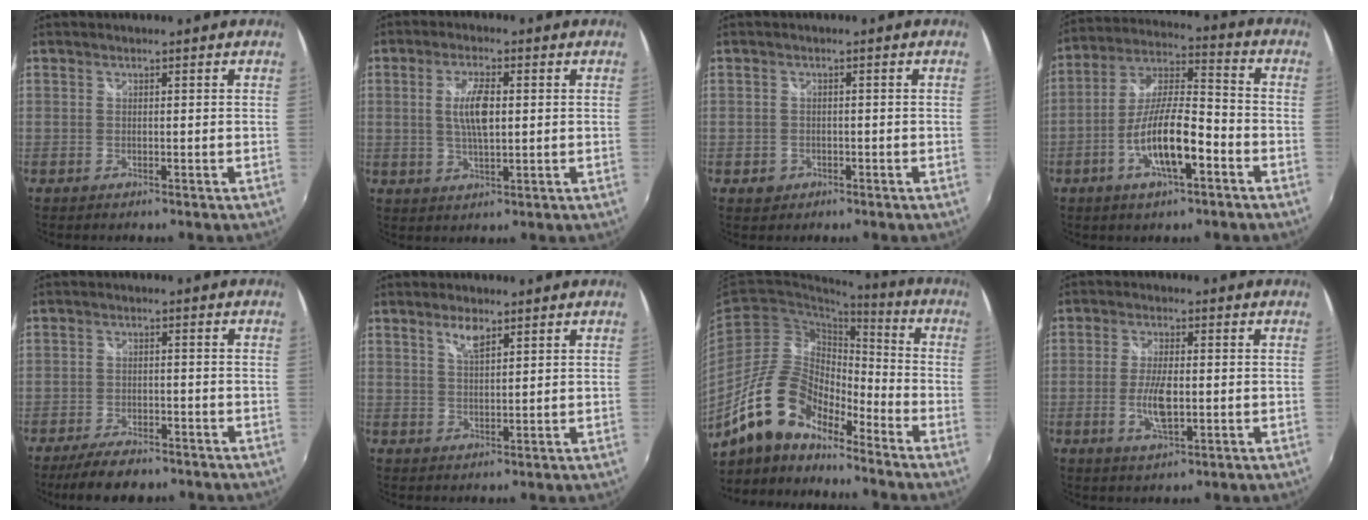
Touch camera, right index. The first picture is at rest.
{"total": 6.4, "force": [0.8, 2.1, 6.0], "torque": [-0.116, 0.002, 0.015]}
{"total": 2.4, "force": [-1.0, 2.1, 0.6], "torque": [-0.016, -0.002, -0.014]}
{"total": 13.4, "force": [-5.5, 3.4, 11.8], "torque": [-0.234, 0.000, -0.101]}
{"total": 7.8, "force": [-6.3, 2.7, 3.7], "torque": [-0.093, -0.006, -0.102]}
{"total": 3.6, "force": [2.3, 1.2, 2.5], "torque": [-0.044, 0.002, 0.042]}
{"total": 14.9, "force": [-11.7, 5.8, 7.2], "torque": [-0.145, 0.010, -0.224]}
{"total": 6.5, "force": [-1.2, 2.3, 6.0], "torque": [-0.121, -0.006, -0.022]}